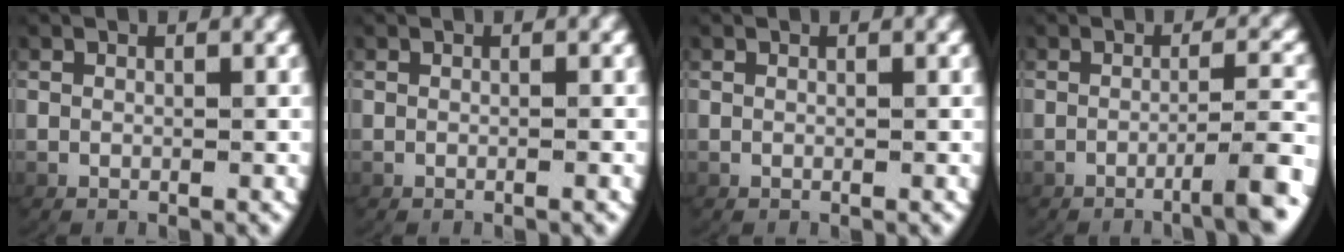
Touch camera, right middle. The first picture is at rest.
{"total": 0.0}
{"total": 0.0}
{"total": 4.0, "force": [-2.0, 0.4, 3.5], "torque": [-0.050, 0.006, -0.033]}